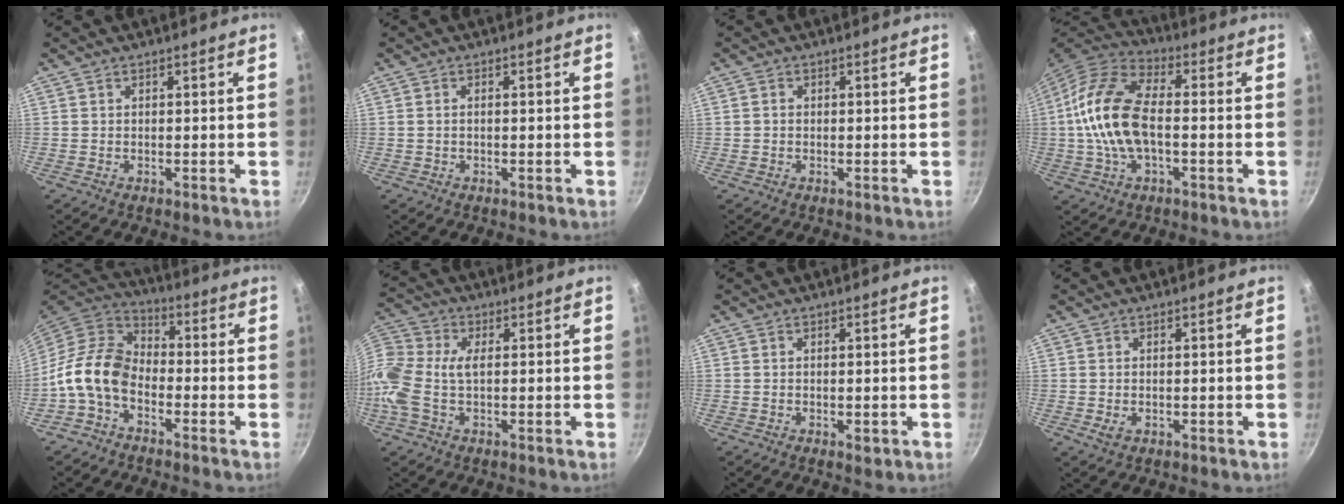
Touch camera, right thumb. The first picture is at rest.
{"total": 0.7, "force": [-0.1, 0.3, 0.6], "torque": [-0.018, 0.006, -0.003]}
{"total": 0.9, "force": [0.0, 0.8, 0.4], "torque": [-0.007, 0.005, -0.002]}
{"total": 15.7, "force": [-0.9, 8.1, 13.4], "torque": [-0.256, 0.036, -0.032]}
{"total": 12.2, "force": [-4.1, 8.1, 8.0], "torque": [-0.135, 0.048, -0.104]}
{"total": 12.0, "force": [-0.2, 7.2, 9.6], "torque": [-0.221, 0.021, -0.023]}
{"total": 1.3, "force": [-0.2, 0.7, 1.1], "torque": [-0.016, -0.004, -0.003]}
{"total": 1.5, "force": [-0.1, 0.9, 1.2], "torque": [-0.021, -0.002, 0.001]}